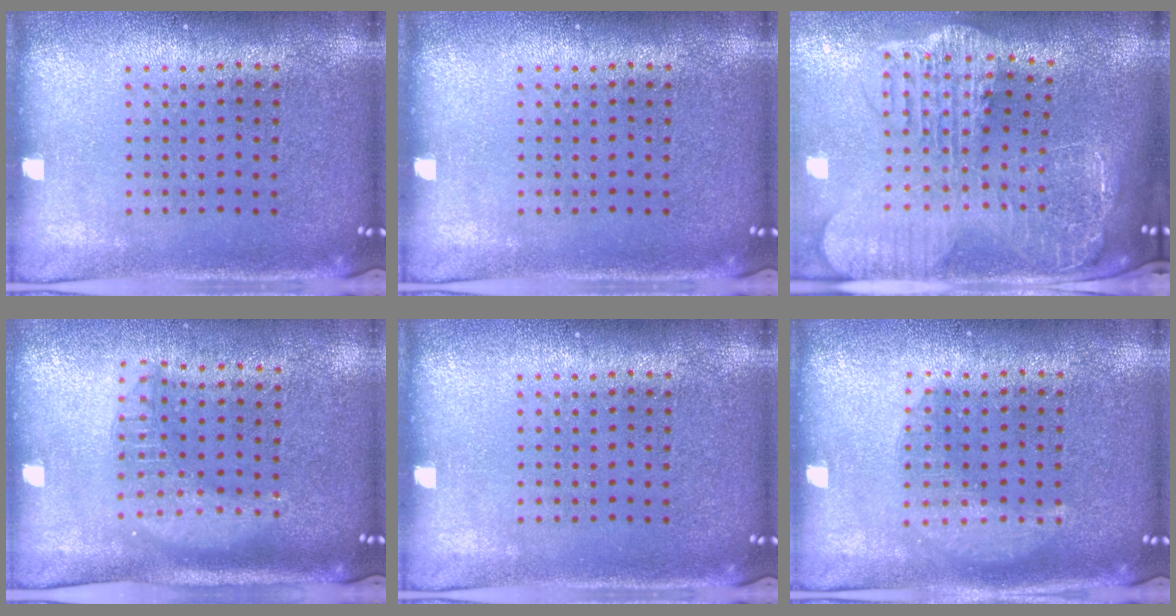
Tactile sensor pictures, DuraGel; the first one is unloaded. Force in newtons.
{"total": 0.0}
{"total": 3.8, "press": 3.0, "slide": 2.3}
{"total": 1.8, "press": 1.6, "slide": 1.0}
{"total": 0.0}
{"total": 1.9, "press": 1.9, "slide": 0.3}